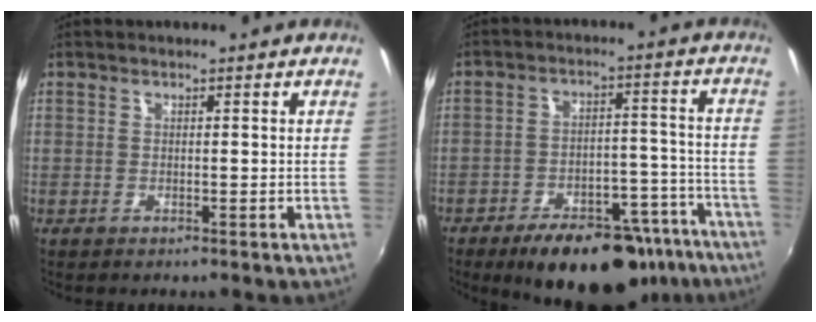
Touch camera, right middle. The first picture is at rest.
{"total": 20.7, "force": [-15.3, 8.9, 10.7], "torque": [-0.162, 0.014, -0.189]}